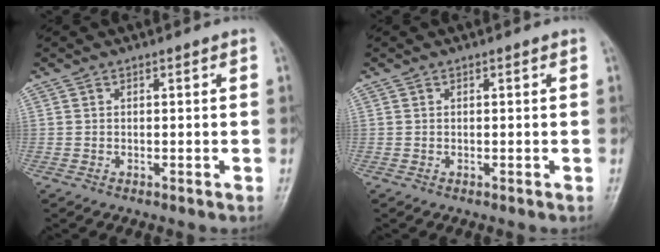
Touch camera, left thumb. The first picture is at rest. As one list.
[{"total": 0.0}]